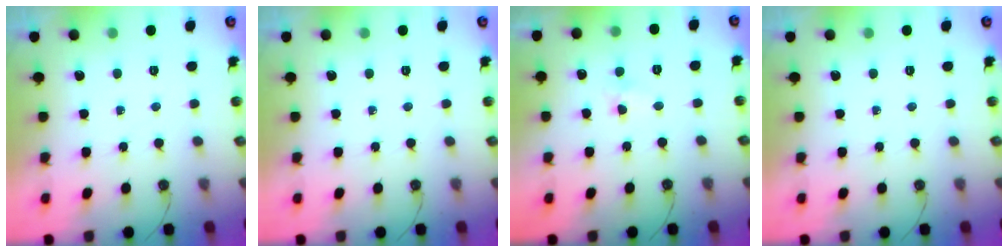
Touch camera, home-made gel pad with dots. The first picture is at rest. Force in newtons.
{"total": 0.0}
{"total": 4.3, "press": 4.2, "slide": 0.7}
{"total": 0.0}